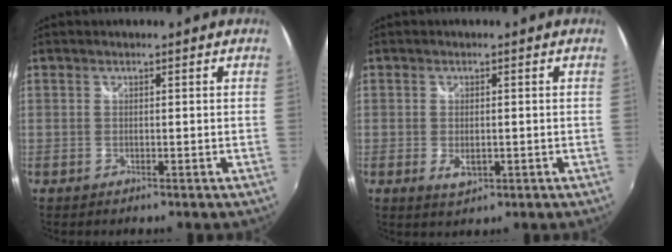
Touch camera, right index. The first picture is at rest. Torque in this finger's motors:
{"motor_torque": [0.05, 0.08, 0.22, 0.03]}